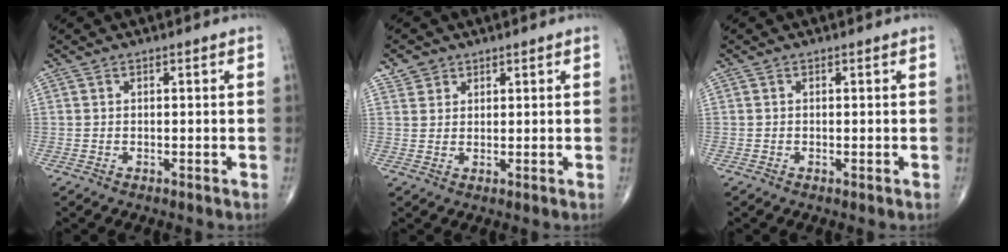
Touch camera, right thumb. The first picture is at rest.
{"total": 2.6, "force": [1.8, 1.9, 0.2], "torque": [0.009, -0.003, 0.029]}
{"total": 0.0}